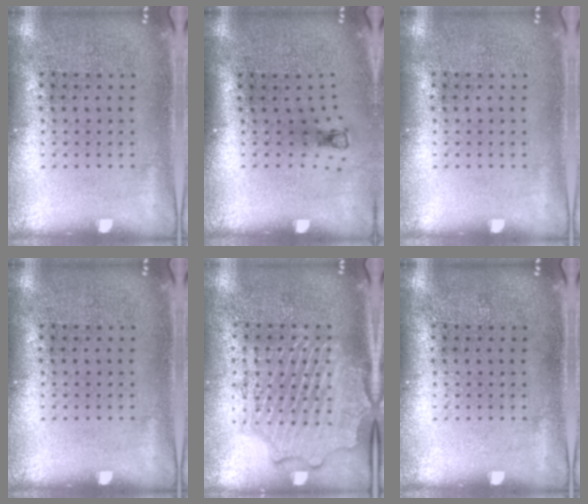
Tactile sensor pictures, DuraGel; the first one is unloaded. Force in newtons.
{"total": 0.7, "press": 0.4, "slide": 0.6}
{"total": 0.0}
{"total": 0.0}
{"total": 2.3, "press": 2.2, "slide": 0.5}
{"total": 0.0}